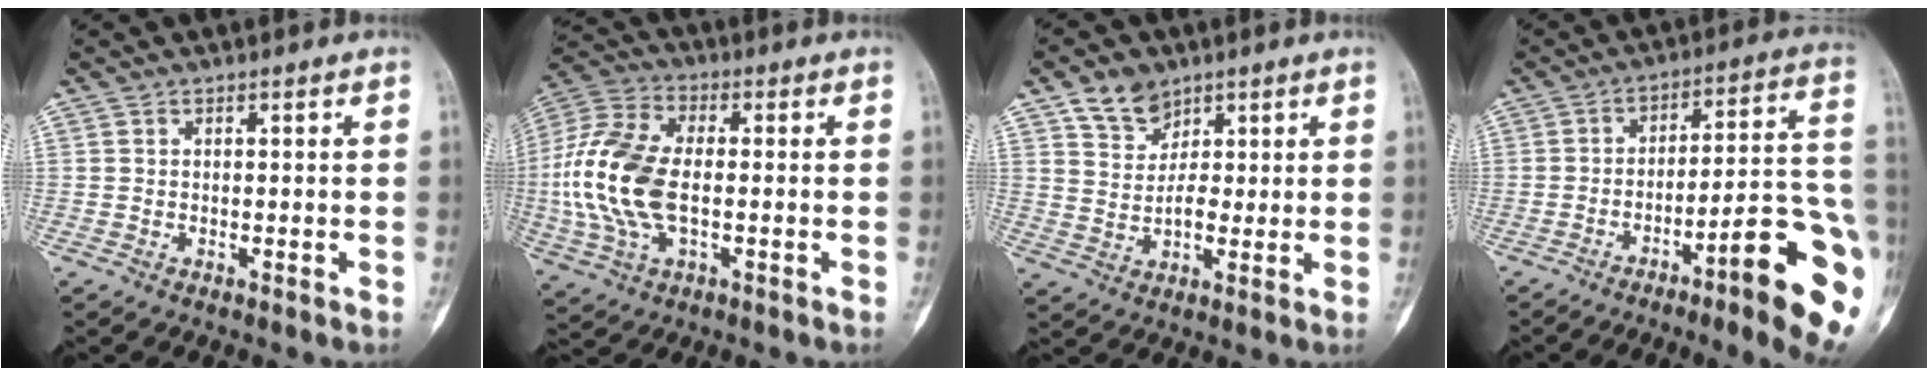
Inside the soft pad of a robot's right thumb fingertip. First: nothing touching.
{"total": 14.8, "force": [-1.4, 8.4, 12.2], "torque": [-0.270, 0.013, -0.027]}
{"total": 7.1, "force": [4.0, 5.3, 2.6], "torque": [-0.016, -0.020, 0.073]}
{"total": 18.8, "force": [-8.7, 3.0, 16.3], "torque": [-0.172, 0.061, -0.124]}